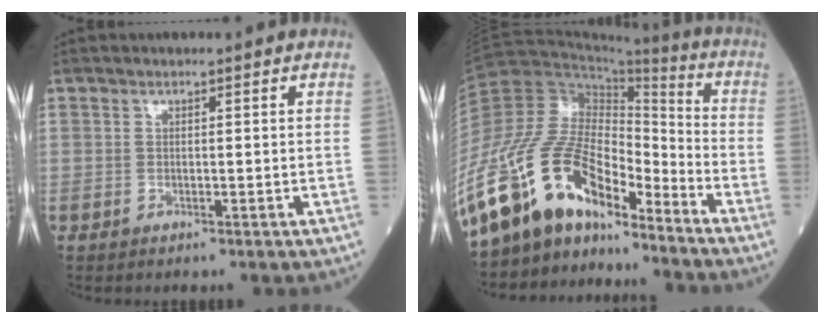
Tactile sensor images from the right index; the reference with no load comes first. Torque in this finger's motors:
{"motor_torque": [1.62, -0.52, 0.76, 0.21]}